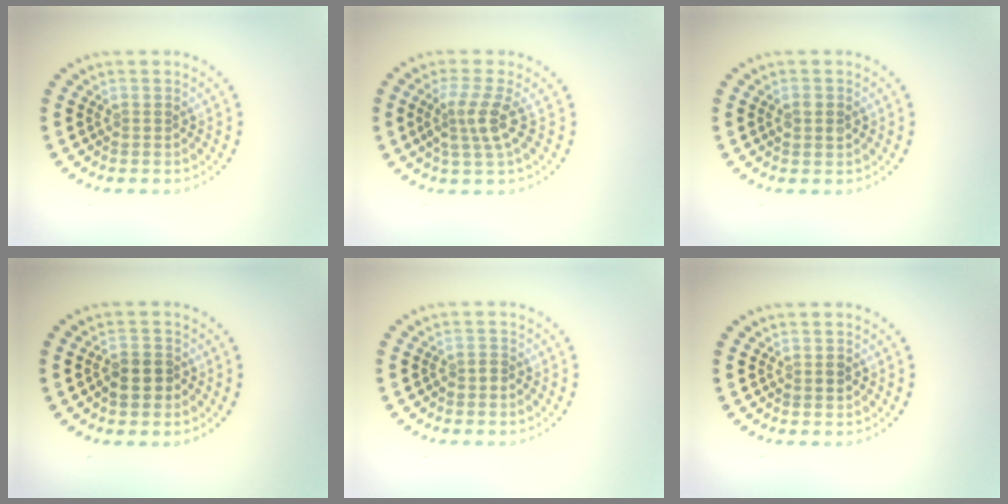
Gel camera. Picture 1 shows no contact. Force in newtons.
{"total": 2.9, "press": 2.2, "slide": 1.9}
{"total": 1.0, "press": 1.0, "slide": 0.1}
{"total": 2.6, "press": 2.4, "slide": 1.0}
{"total": 0.8, "press": 0.4, "slide": 0.6}
{"total": 0.9, "press": 0.9, "slide": 0.1}